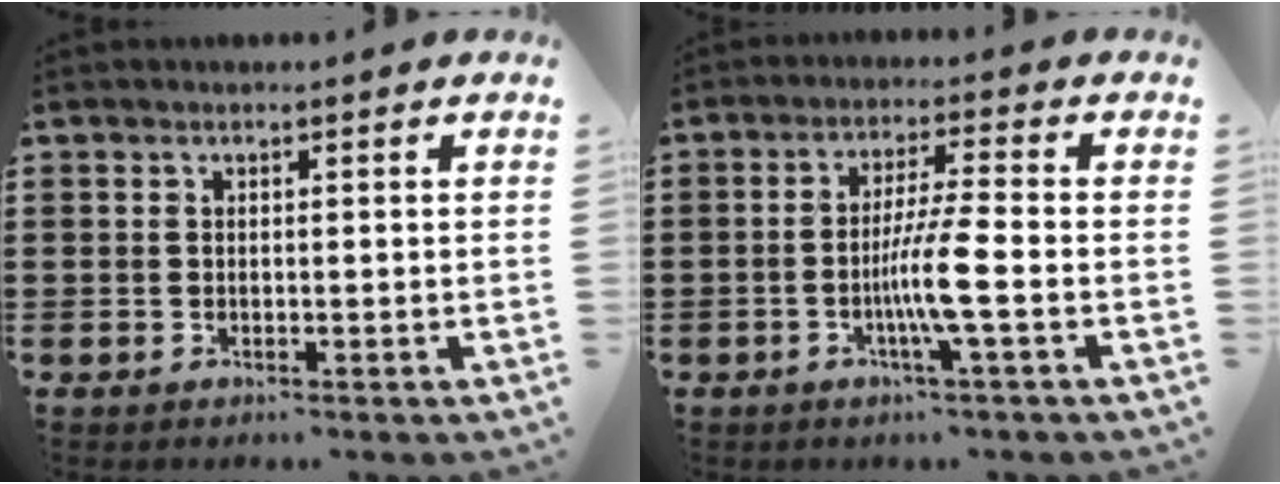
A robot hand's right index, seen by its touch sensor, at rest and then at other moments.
{"total": 6.9, "force": [-2.1, -0.3, 6.5], "torque": [-0.125, -0.014, -0.043]}